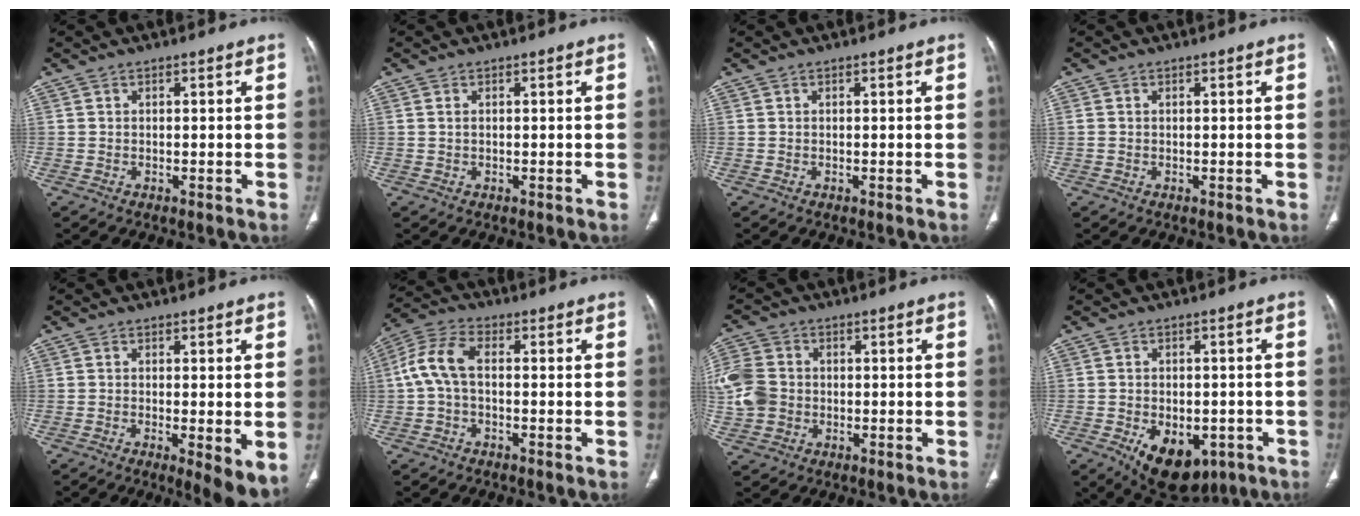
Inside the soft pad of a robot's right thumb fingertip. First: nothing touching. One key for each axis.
{"total": 0.6, "fx": 0.1, "fy": 0.3, "fz": 0.5, "tx": -0.014, "ty": -0.001, "tz": 0.004}
{"total": 0.0}
{"total": 0.6, "fx": 0.0, "fy": 0.4, "fz": 0.3, "tx": -0.009, "ty": 0.004, "tz": 0.002}
{"total": 6.4, "fx": -1.3, "fy": 1.4, "fz": 6.1, "tx": -0.095, "ty": -0.022, "tz": -0.020}
{"total": 7.4, "fx": -0.1, "fy": 3.9, "fz": 6.2, "tx": -0.137, "ty": 0.024, "tz": -0.010}
{"total": 10.3, "fx": -0.6, "fy": 8.6, "fz": 5.6, "tx": -0.129, "ty": 0.013, "tz": -0.011}
{"total": 12.5, "fx": -5.5, "fy": 7.6, "fz": 8.3, "tx": -0.102, "ty": 0.006, "tz": -0.063}